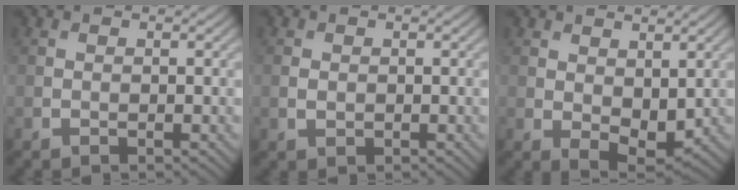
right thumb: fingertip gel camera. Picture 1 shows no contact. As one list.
[{"total": 1.3, "force": [-0.1, 1.0, 0.8], "torque": [-0.020, -0.003, -0.001]}, {"total": 4.6, "force": [0.9, 2.7, 3.6], "torque": [-0.068, -0.012, 0.023]}]